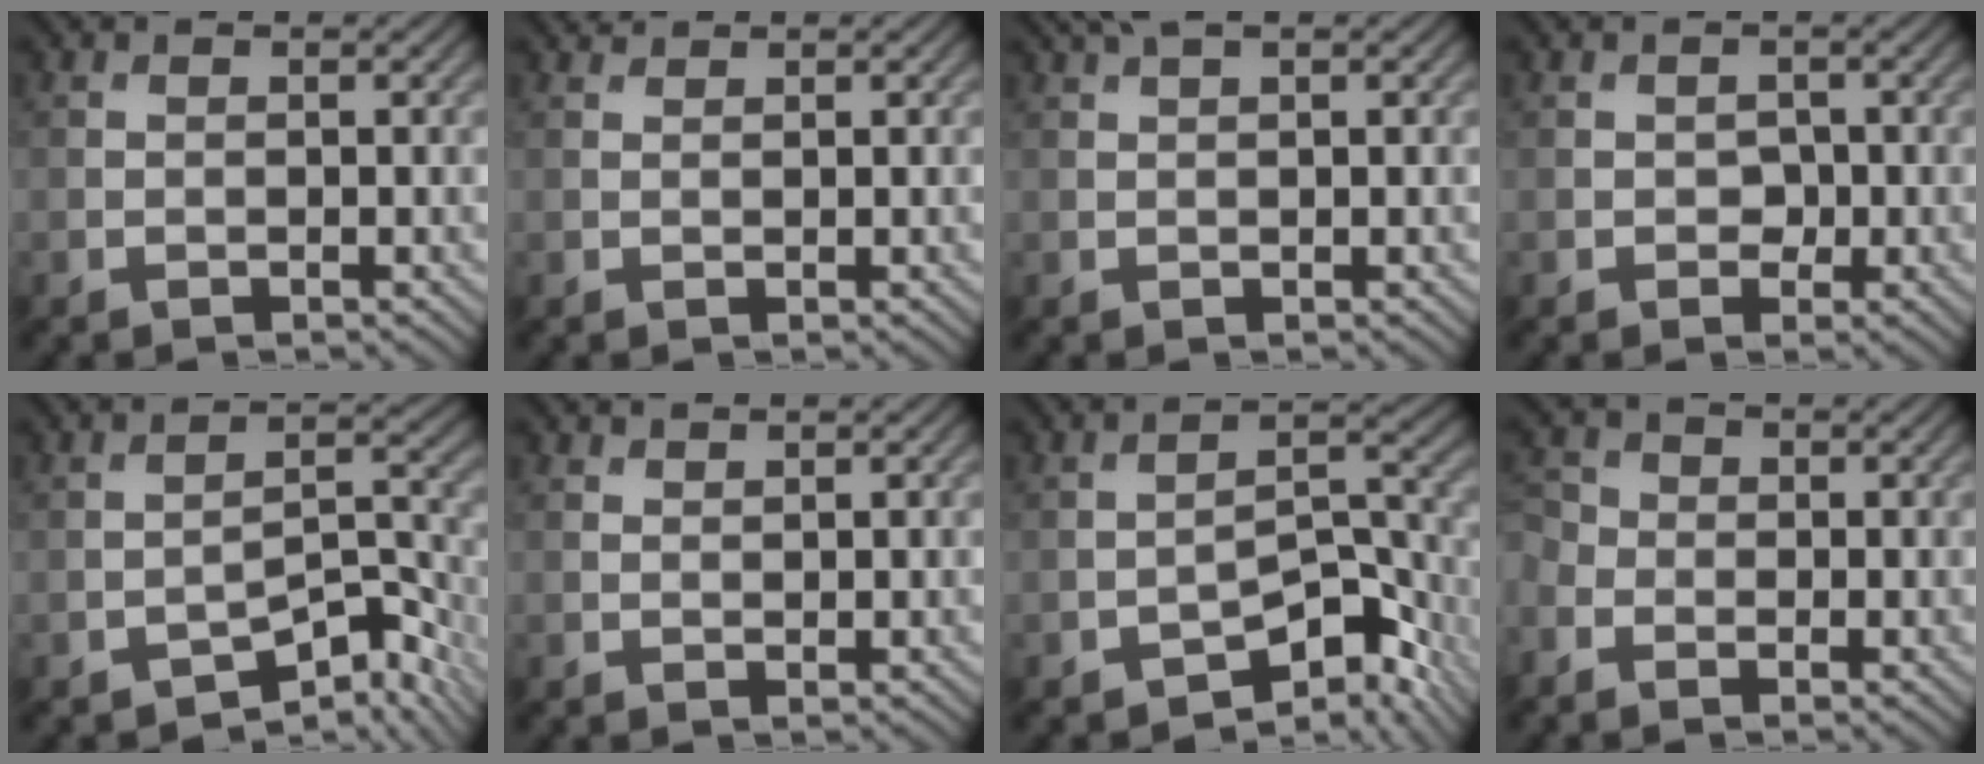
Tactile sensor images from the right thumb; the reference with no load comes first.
{"total": 0.7, "force": [0.7, 0.0, 0.1], "torque": [-0.004, 0.002, 0.014]}
{"total": 1.8, "force": [1.1, 0.2, 1.4], "torque": [-0.033, 0.009, 0.023]}
{"total": 1.5, "force": [-0.3, 1.3, 0.7], "torque": [-0.013, -0.005, -0.007]}
{"total": 6.8, "force": [-4.8, 2.6, 4.0], "torque": [-0.046, -0.003, -0.086]}
{"total": 0.7, "force": [0.7, 0.0, 0.1], "torque": [-0.001, 0.000, 0.015]}
{"total": 8.2, "force": [-5.4, 3.5, 5.0], "torque": [-0.059, -0.005, -0.095]}
{"total": 3.1, "force": [-1.6, 2.3, 1.4], "torque": [-0.045, -0.001, -0.044]}